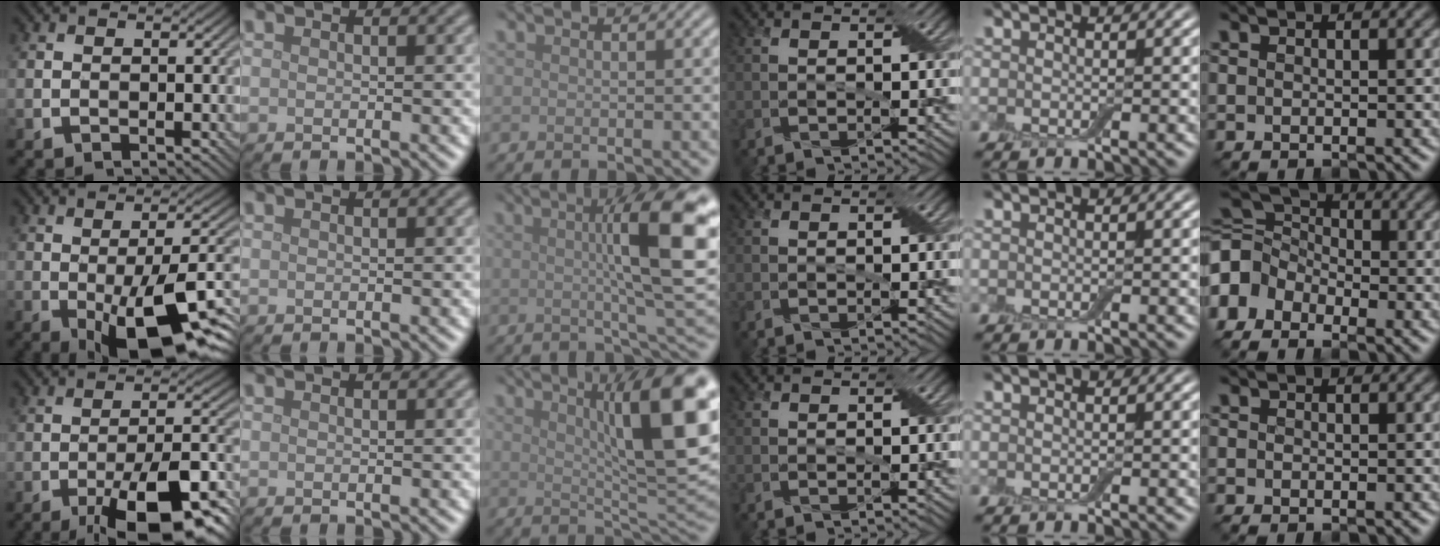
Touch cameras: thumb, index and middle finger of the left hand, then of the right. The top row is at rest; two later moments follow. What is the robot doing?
{"motion": "close", "object": "airpods case & airpods"}